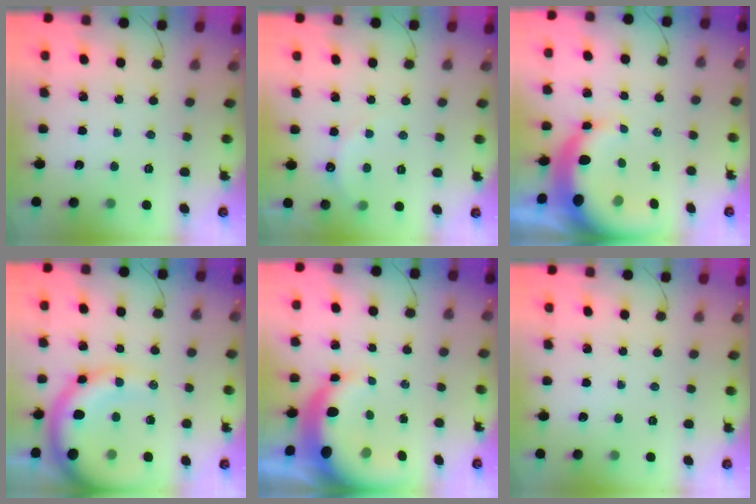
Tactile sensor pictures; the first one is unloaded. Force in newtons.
{"total": 6.8, "press": 6.8, "slide": 1.1}
{"total": 10.3, "press": 10.1, "slide": 2.2}
{"total": 15.8, "press": 15.5, "slide": 3.0}
{"total": 10.3, "press": 10.1, "slide": 2.2}
{"total": 0.0}